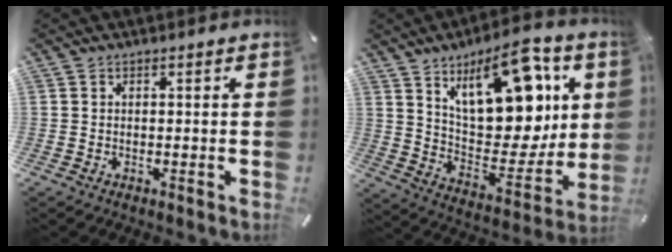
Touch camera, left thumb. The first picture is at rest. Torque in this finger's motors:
{"motor_torque": [2.52, 2.48, 0.66, -0.36, 0.24]}